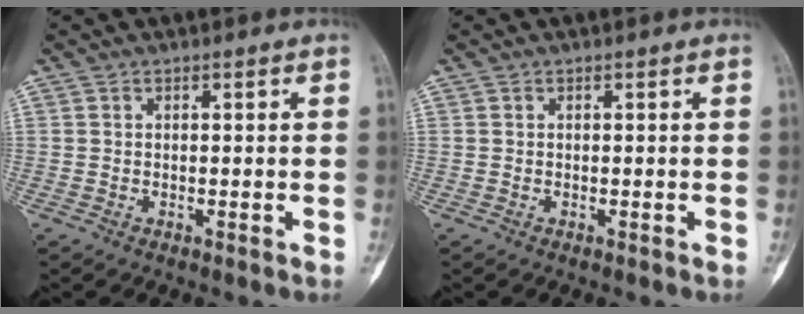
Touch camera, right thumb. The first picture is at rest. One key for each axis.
{"total": 0.0}